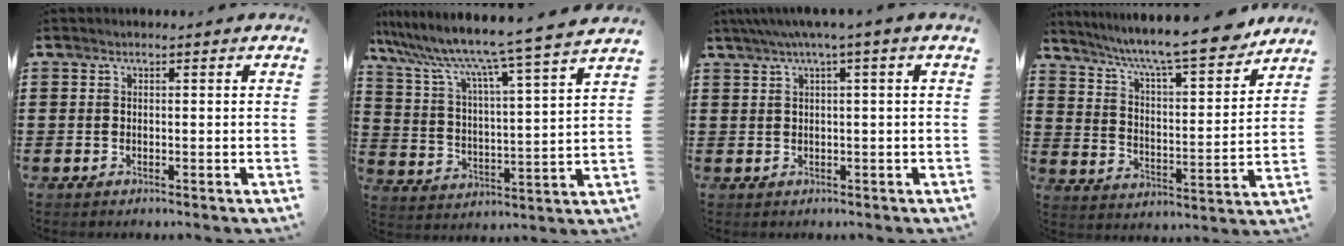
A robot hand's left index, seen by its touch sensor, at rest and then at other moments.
{"total": 7.9, "force": [6.9, -1.2, 3.7], "torque": [-0.103, -0.060, 0.105]}
{"total": 2.3, "force": [0.5, -0.3, 2.3], "torque": [-0.041, -0.005, 0.007]}
{"total": 9.6, "force": [8.3, 0.5, 4.8], "torque": [-0.115, -0.053, 0.137]}